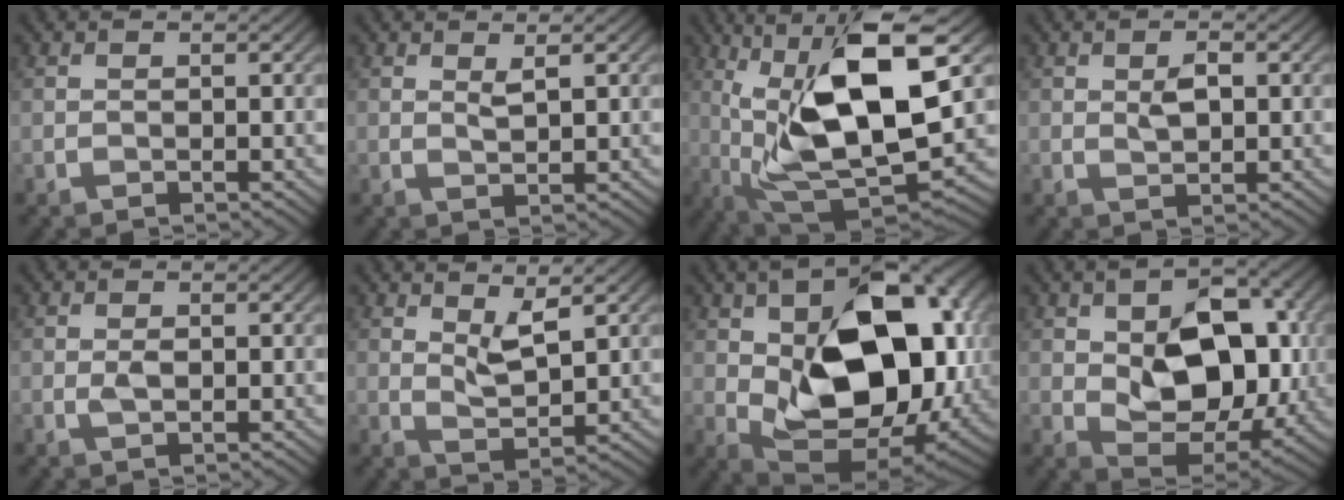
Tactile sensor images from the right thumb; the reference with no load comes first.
{"total": 1.5, "force": [0.9, 0.2, 1.2], "torque": [-0.028, -0.004, 0.018]}
{"total": 17.1, "force": [3.3, 6.4, 15.5], "torque": [-0.286, 0.006, 0.057]}
{"total": 2.4, "force": [0.5, 1.2, 2.1], "torque": [-0.038, -0.002, 0.009]}
{"total": 1.4, "force": [-0.1, 0.7, 1.3], "torque": [-0.024, 0.000, -0.002]}
{"total": 4.0, "force": [2.2, 1.3, 3.1], "torque": [-0.069, -0.010, 0.043]}
{"total": 18.9, "force": [1.0, 11.4, 15.1], "torque": [-0.236, -0.017, 0.019]}
{"total": 12.5, "force": [0.6, 7.9, 9.8], "torque": [-0.151, -0.006, 0.014]}